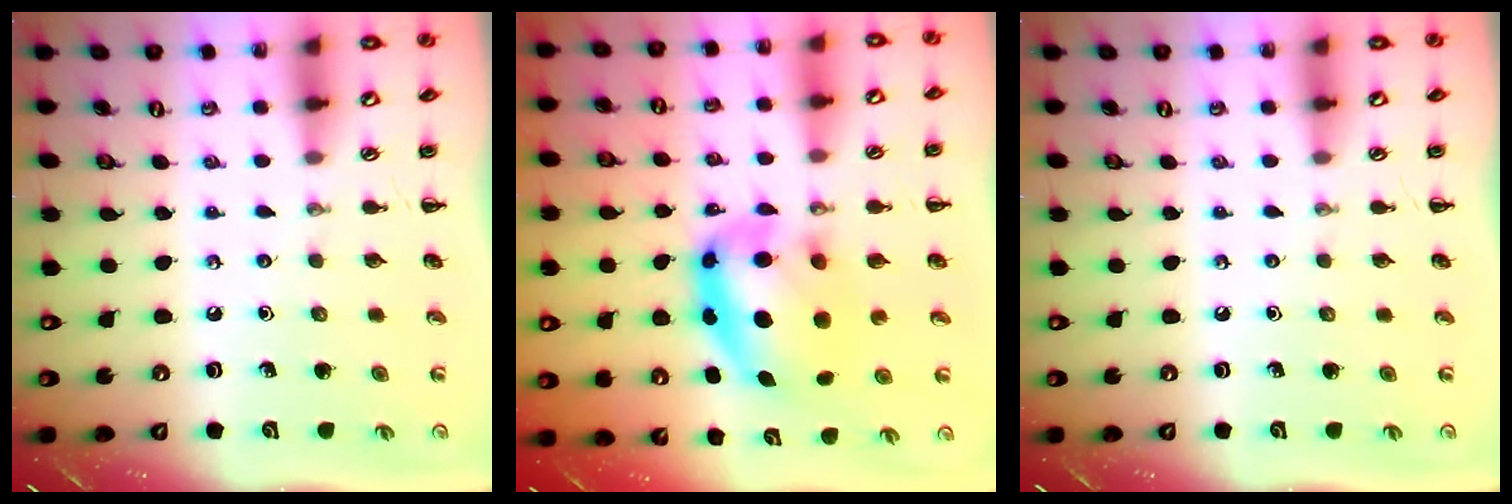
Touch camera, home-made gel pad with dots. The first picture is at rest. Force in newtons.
{"total": 10.2, "press": 9.9, "slide": 2.4}
{"total": 0.0}